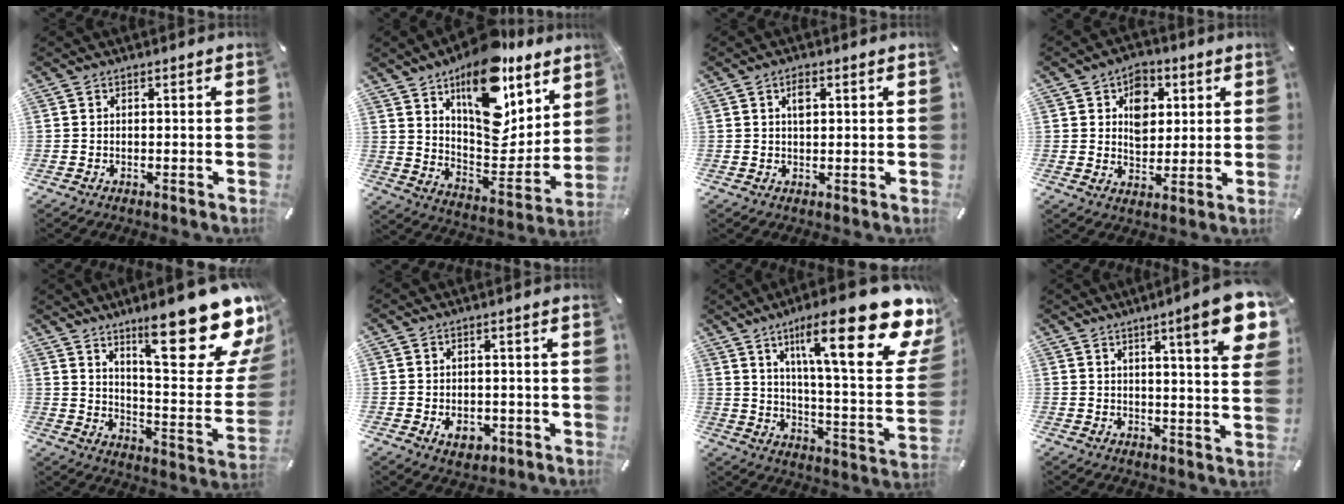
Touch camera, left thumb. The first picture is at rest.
{"total": 20.7, "force": [13.1, 10.5, 12.2], "torque": [-0.167, -0.097, 0.226]}
{"total": 2.7, "force": [1.0, 1.4, 2.2], "torque": [-0.039, 0.003, 0.015]}
{"total": 8.2, "force": [2.4, 6.6, 4.2], "torque": [-0.051, -0.002, 0.038]}
{"total": 25.6, "force": [17.2, 7.2, 17.6], "torque": [-0.233, -0.132, 0.277]}
{"total": 4.3, "force": [-1.2, 3.5, 2.2], "torque": [-0.025, -0.003, -0.022]}
{"total": 27.0, "force": [14.9, 6.7, 21.5], "torque": [-0.323, -0.097, 0.235]}
{"total": 12.3, "force": [6.1, 1.8, 10.6], "torque": [-0.149, -0.027, 0.091]}